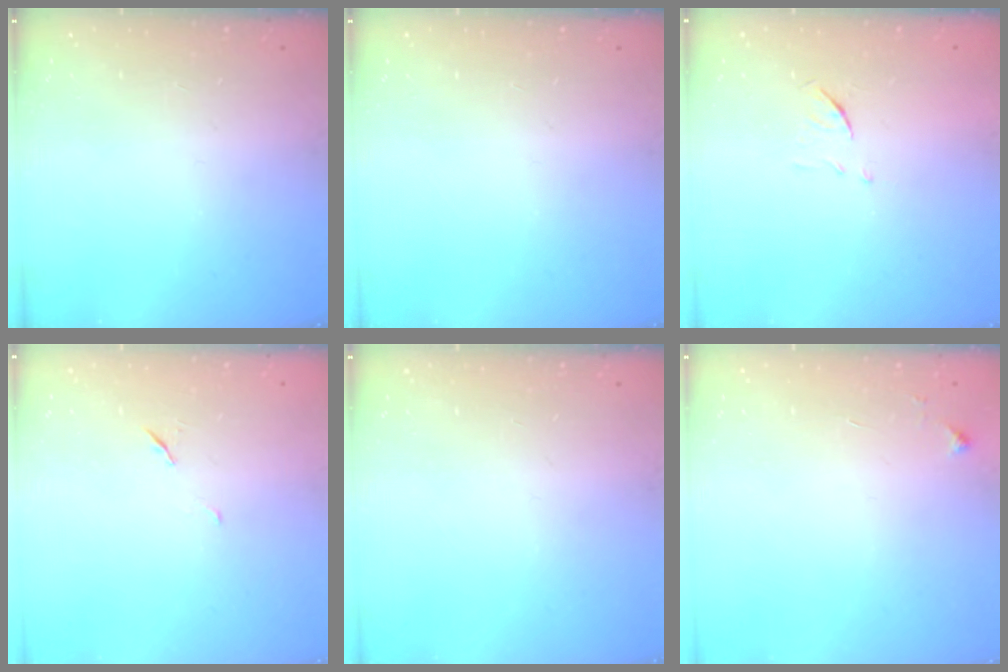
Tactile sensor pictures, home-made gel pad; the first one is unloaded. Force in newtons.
{"total": 0.0}
{"total": 5.9, "press": 5.9, "slide": 0.5}
{"total": 3.8, "press": 3.4, "slide": 1.7}
{"total": 0.0}
{"total": 3.9, "press": 3.8, "slide": 0.6}